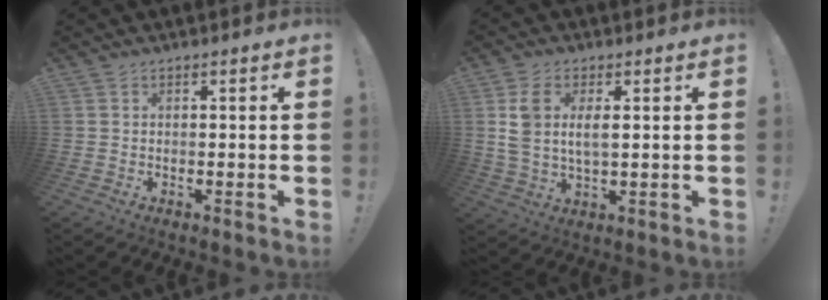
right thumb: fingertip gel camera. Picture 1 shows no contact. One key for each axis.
{"total": 7.8, "fx": 1.8, "fy": 4.2, "fz": 6.3, "tx": -0.115, "ty": -0.002, "tz": 0.031}